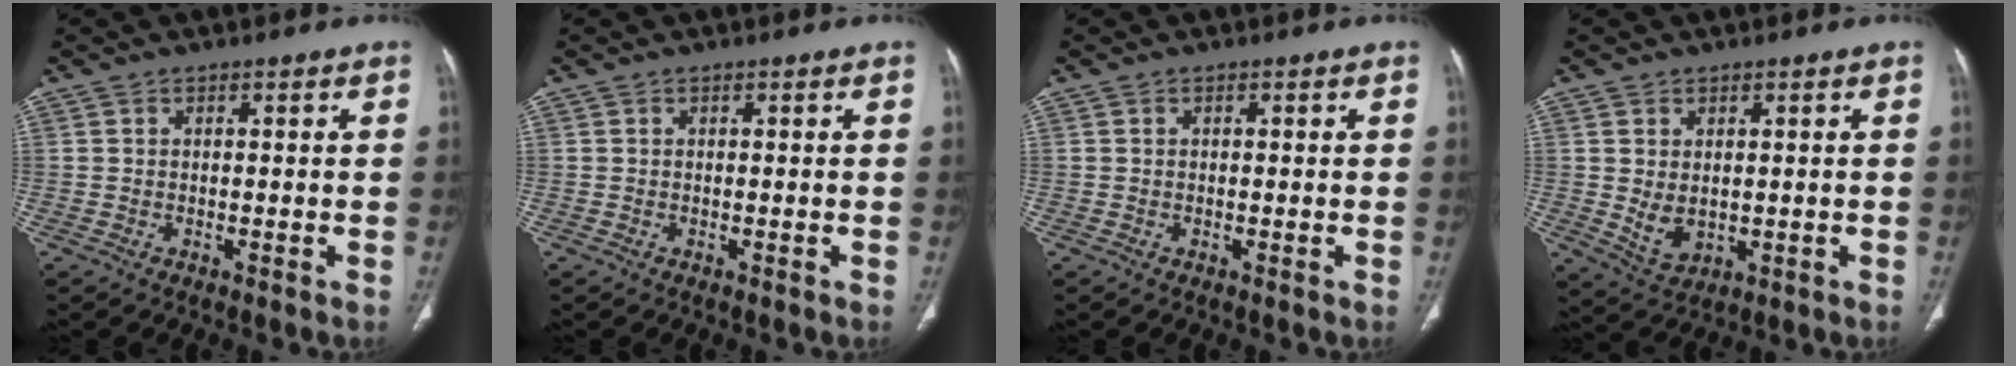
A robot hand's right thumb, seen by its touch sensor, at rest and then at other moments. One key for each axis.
{"total": 0.0}
{"total": 0.0}
{"total": 4.9, "fx": 0.3, "fy": 3.4, "fz": 3.5, "tx": -0.057, "ty": -0.011, "tz": 0.022}